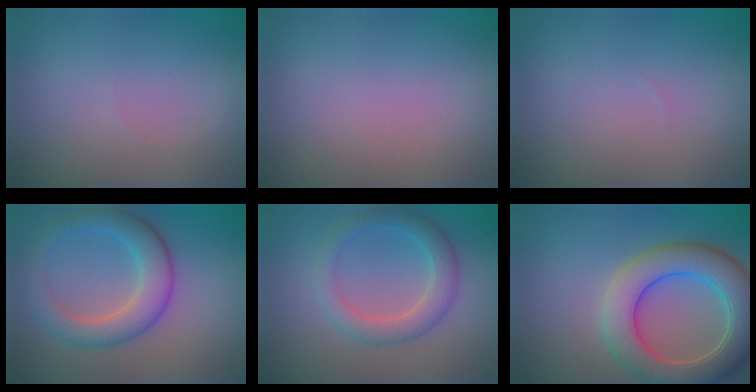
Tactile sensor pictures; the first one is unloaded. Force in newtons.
{"total": 0.0}
{"total": 0.0}
{"total": 4.9, "press": 4.9, "slide": 0.1}
{"total": 3.5, "press": 3.5, "slide": 0.1}
{"total": 7.8, "press": 7.8, "slide": 0.9}